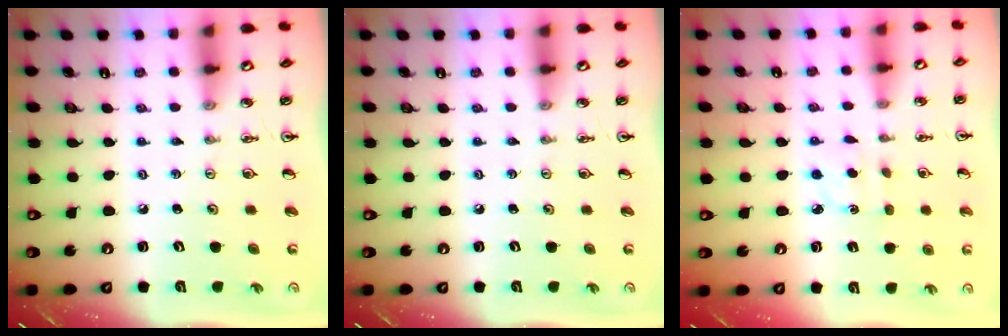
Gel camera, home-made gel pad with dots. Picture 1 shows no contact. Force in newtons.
{"total": 0.0}
{"total": 2.7, "press": 2.6, "slide": 0.4}